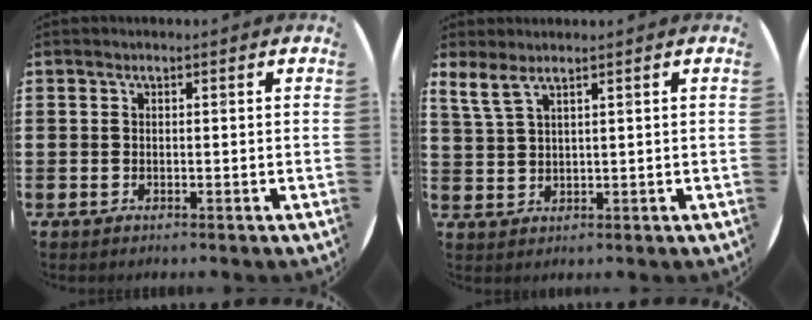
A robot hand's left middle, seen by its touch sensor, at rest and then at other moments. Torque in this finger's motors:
{"motor_torque": [0.10, -0.17, 0.21, 0.07]}